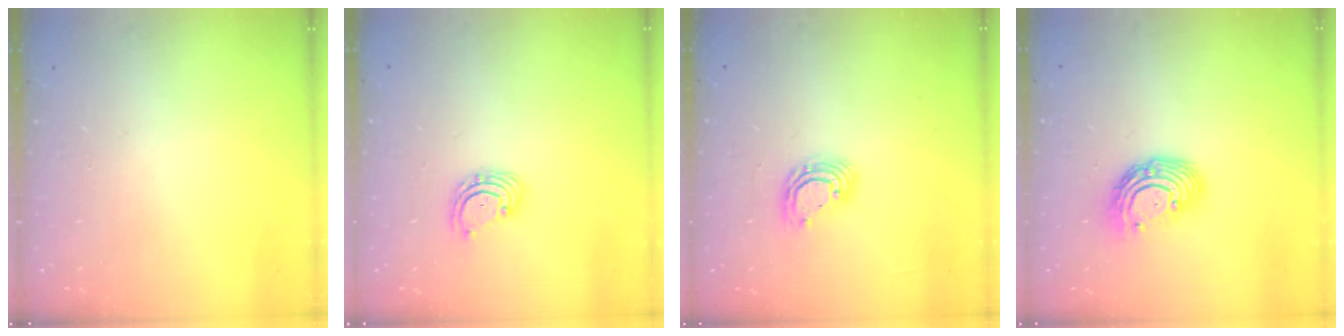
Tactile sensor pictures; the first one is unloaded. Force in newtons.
{"total": 3.3, "press": 3.3, "slide": 0.5}
{"total": 8.7, "press": 8.6, "slide": 1.4}
{"total": 10.7, "press": 10.6, "slide": 0.9}